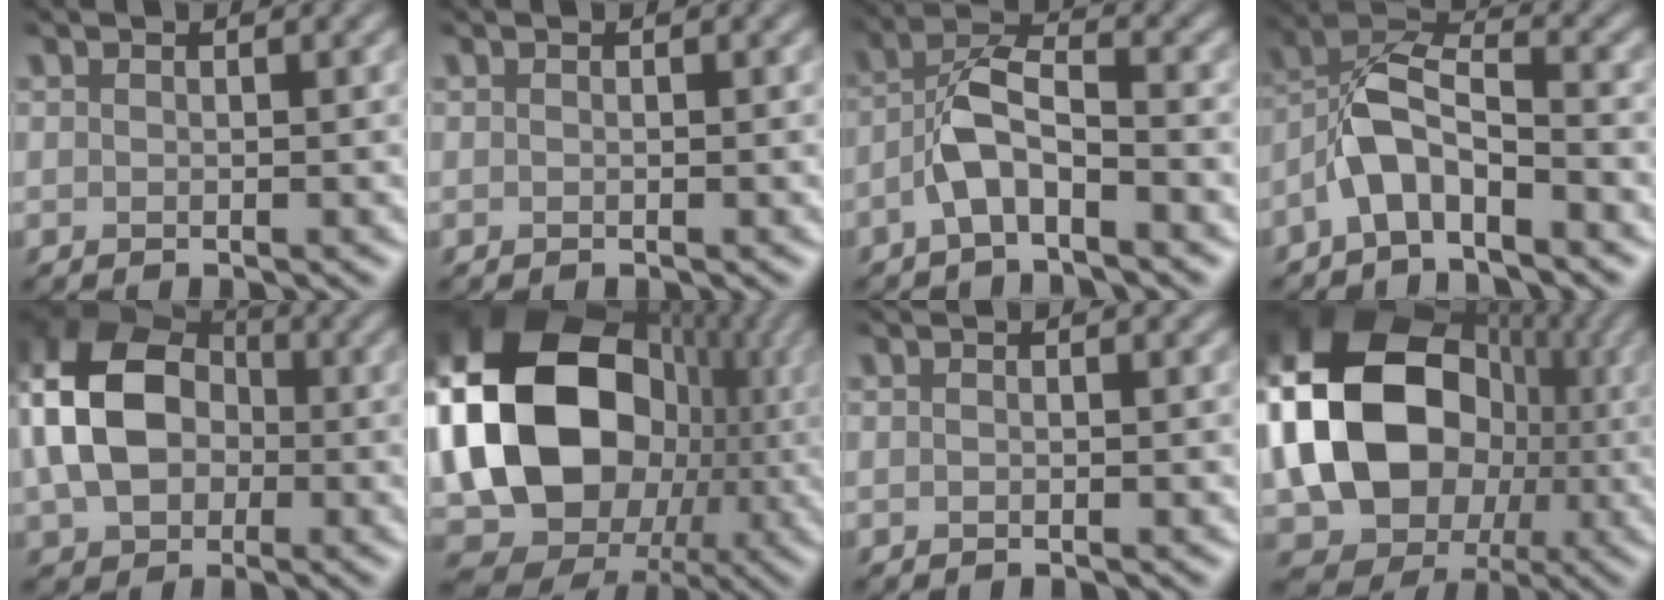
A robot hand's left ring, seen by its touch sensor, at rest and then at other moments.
{"total": 0.0}
{"total": 4.1, "force": [-2.1, 1.3, 3.2], "torque": [-0.062, 0.015, -0.049]}
{"total": 4.8, "force": [-2.8, 1.6, 3.6], "torque": [-0.071, 0.016, -0.062]}
{"total": 11.2, "force": [-0.3, 8.2, 7.6], "torque": [-0.156, 0.011, -0.018]}
{"total": 19.3, "force": [0.4, 15.3, 11.8], "torque": [-0.219, -0.009, 0.020]}
{"total": 0.0}
{"total": 17.6, "force": [-0.1, 14.1, 10.5], "torque": [-0.176, -0.007, -0.011]}